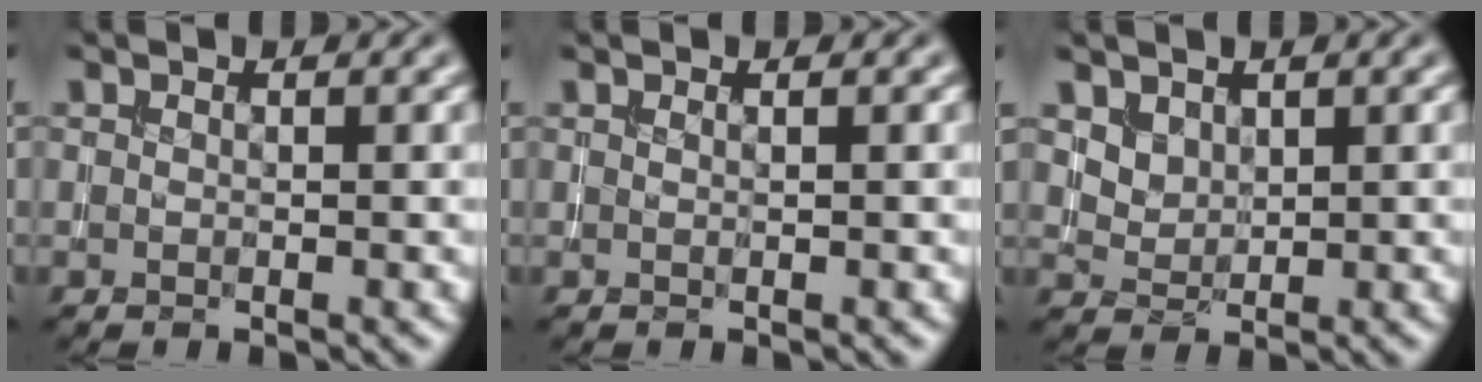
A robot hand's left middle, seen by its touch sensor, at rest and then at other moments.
{"total": 0.6, "force": [0.3, 0.1, 0.5], "torque": [-0.008, -0.003, -0.003]}
{"total": 2.0, "force": [1.2, 1.3, 0.7], "torque": [-0.020, -0.013, 0.035]}